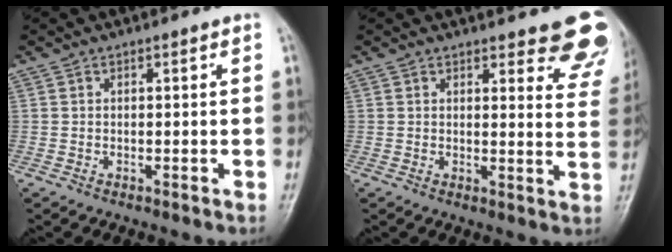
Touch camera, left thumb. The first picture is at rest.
{"total": 11.4, "force": [9.5, 3.5, 5.2], "torque": [-0.007, -0.054, 0.087]}